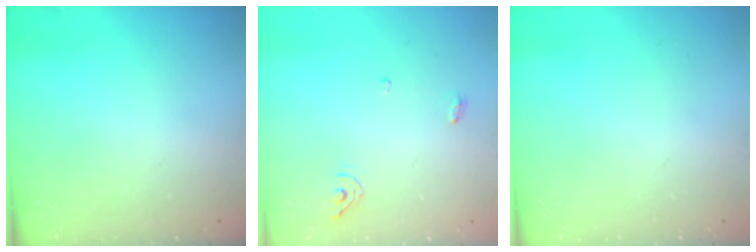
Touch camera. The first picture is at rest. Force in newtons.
{"total": 5.1, "press": 5.0, "slide": 0.8}
{"total": 0.0}